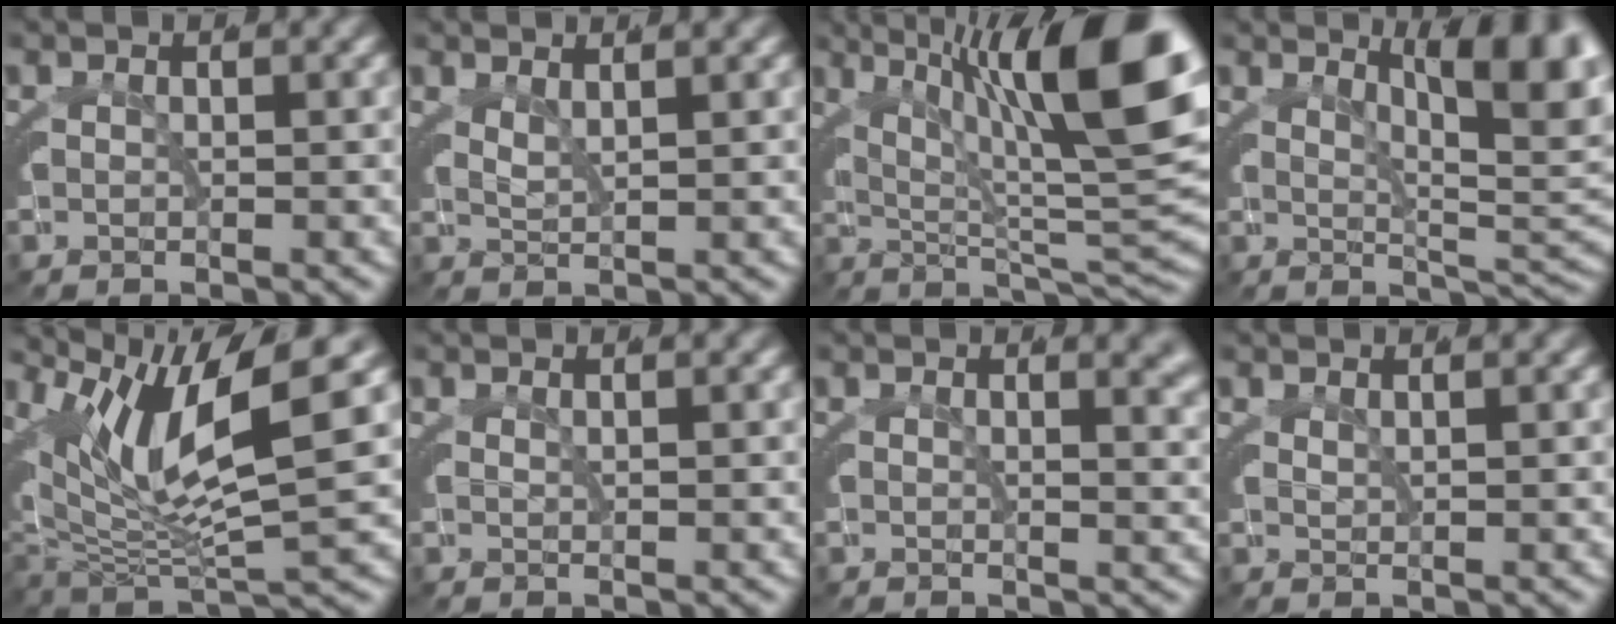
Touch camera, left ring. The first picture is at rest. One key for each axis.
{"total": 1.9, "fx": 1.6, "fy": 0.0, "fz": 0.9, "tx": -0.021, "ty": -0.008, "tz": 0.036}
{"total": 14.1, "fx": 3.2, "fy": 4.9, "fz": 12.8, "tx": -0.162, "ty": 0.005, "tz": 0.050}
{"total": 8.3, "fx": 2.8, "fy": 2.4, "fz": 7.5, "tx": -0.070, "ty": 0.002, "tz": 0.040}
{"total": 10.5, "fx": 2.7, "fy": 5.1, "fz": 8.8, "tx": -0.148, "ty": 0.001, "tz": 0.041}
{"total": 0.7, "fx": 0.5, "fy": -0.3, "fz": 0.3, "tx": -0.004, "ty": -0.001, "tz": 0.010}
{"total": 2.2, "fx": 1.4, "fy": 0.3, "fz": 1.7, "tx": -0.013, "ty": -0.002, "tz": 0.018}
{"total": 1.1, "fx": 0.9, "fy": -0.5, "fz": 0.2, "tx": -0.006, "ty": -0.006, "tz": 0.023}